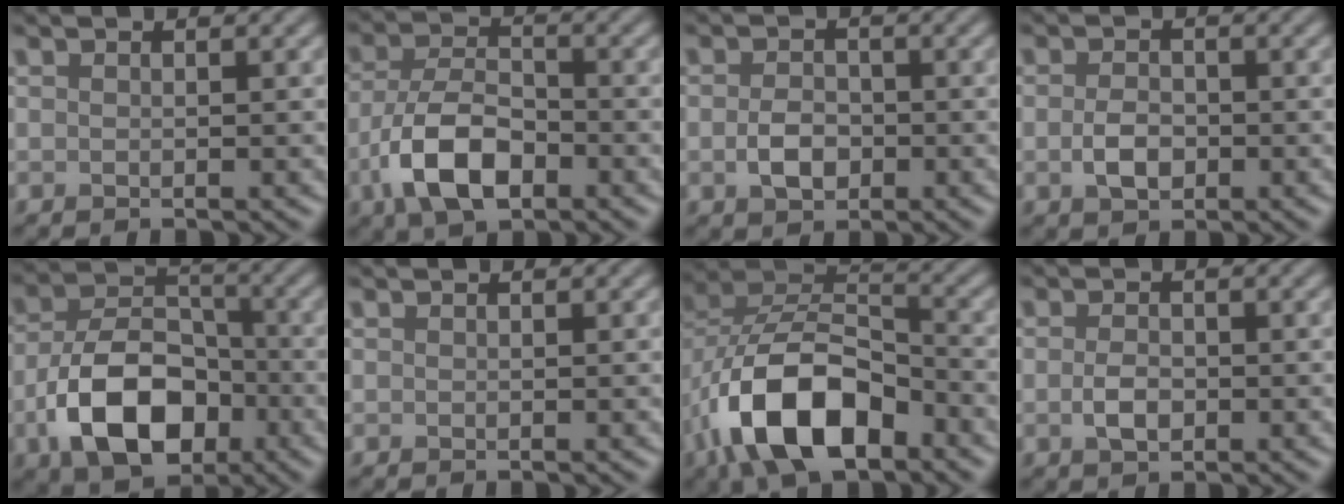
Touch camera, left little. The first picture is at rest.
{"total": 6.9, "force": [-3.2, 3.6, 4.9], "torque": [-0.101, -0.003, -0.068]}
{"total": 2.8, "force": [-0.8, 2.0, 1.9], "torque": [-0.036, -0.002, -0.019]}
{"total": 2.5, "force": [-0.7, 1.7, 1.7], "torque": [-0.036, -0.002, -0.016]}
{"total": 9.7, "force": [-3.7, 6.1, 6.6], "torque": [-0.123, -0.003, -0.065]}
{"total": 0.0}
{"total": 11.0, "force": [-5.3, 5.8, 7.7], "torque": [-0.154, 0.008, -0.101]}
{"total": 2.1, "force": [-0.5, 1.3, 1.5], "torque": [-0.031, -0.002, -0.013]}